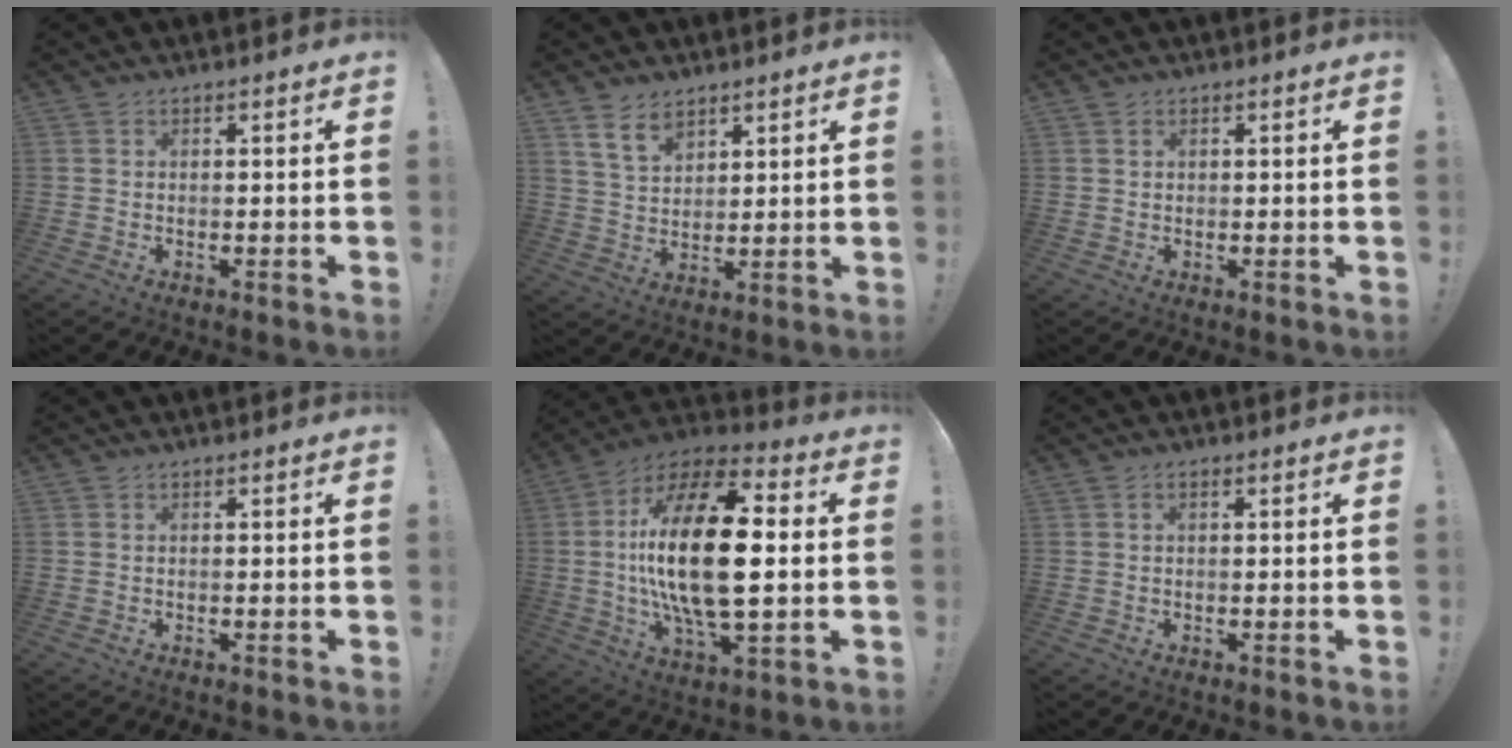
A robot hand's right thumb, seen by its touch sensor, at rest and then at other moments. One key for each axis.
{"total": 8.1, "fx": 5.5, "fy": 4.6, "fz": 3.8, "tx": -0.062, "ty": -0.027, "tz": 0.107}
{"total": 0.9, "fx": 0.5, "fy": 0.7, "fz": 0.0, "tx": 0.003, "ty": -0.001, "tz": 0.008}
{"total": 0.0}
{"total": 26.8, "fx": 0.2, "fy": 11.1, "fz": 24.3, "tx": -0.476, "ty": -0.005, "tz": -0.007}
{"total": 0.7, "fx": 0.2, "fy": 0.4, "fz": 0.6, "tx": -0.004, "ty": -0.001, "tz": 0.001}